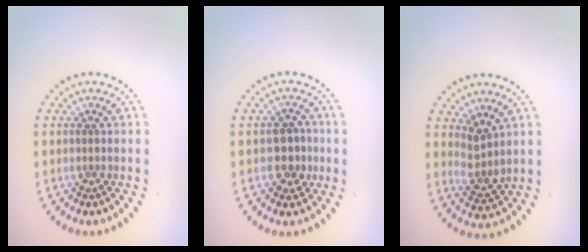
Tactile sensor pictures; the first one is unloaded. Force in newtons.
{"total": 2.7, "press": 2.6, "slide": 0.6}
{"total": 2.5, "press": 2.0, "slide": 1.6}